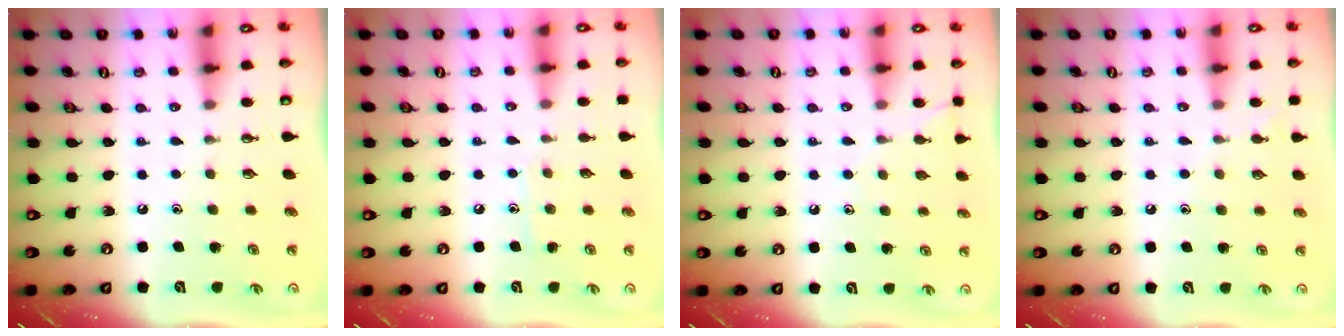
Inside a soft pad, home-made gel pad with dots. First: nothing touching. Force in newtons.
{"total": 5.7, "press": 5.7, "slide": 0.7}
{"total": 5.7, "press": 5.7, "slide": 0.6}
{"total": 6.1, "press": 6.1, "slide": 0.6}